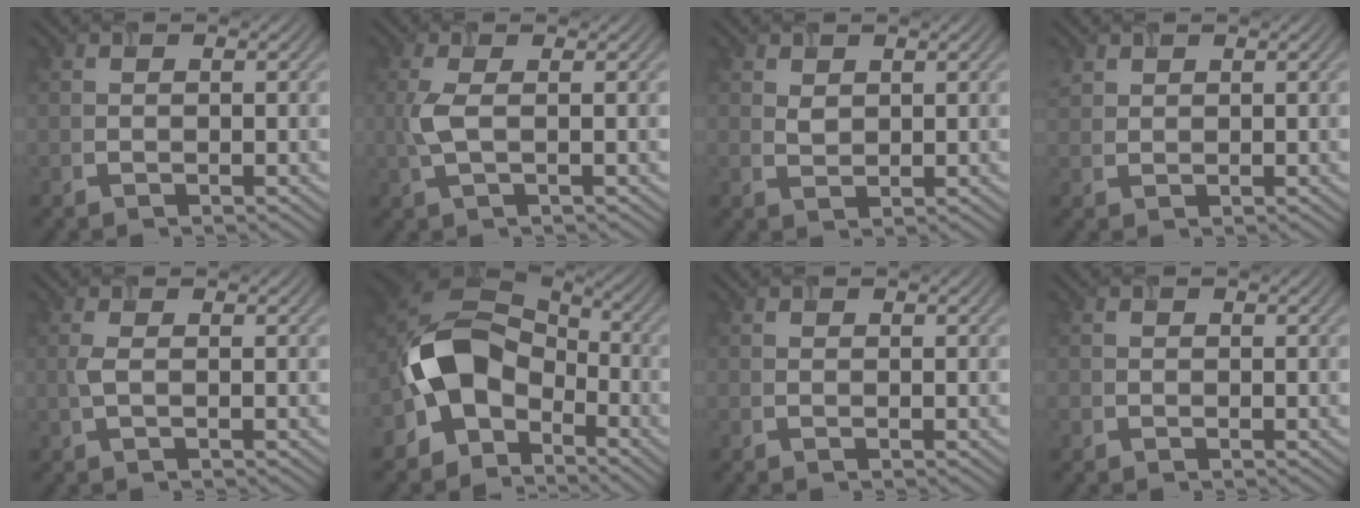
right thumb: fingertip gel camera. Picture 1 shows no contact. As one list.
[{"total": 3.2, "force": [0.1, 0.9, 3.0], "torque": [-0.077, 0.004, 0.000]}, {"total": 1.4, "force": [1.0, 0.7, 0.6], "torque": [-0.016, 0.000, 0.021]}, {"total": 1.6, "force": [1.2, 1.0, 0.4], "torque": [-0.017, 0.004, 0.029]}, {"total": 1.4, "force": [0.0, 0.4, 1.4], "torque": [-0.037, 0.003, -0.001]}, {"total": 11.4, "force": [-4.2, 8.0, 6.9], "torque": [-0.135, 0.006, -0.099]}, {"total": 0.0}, {"total": 0.7, "force": [-0.3, 0.6, 0.0], "torque": [0.002, -0.005, -0.008]}]